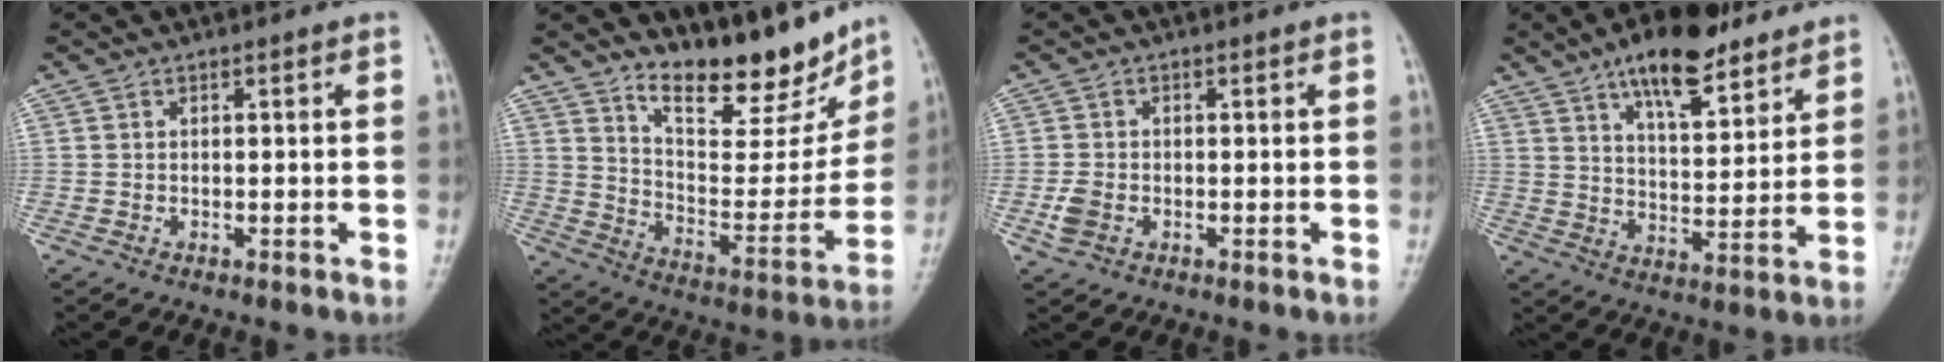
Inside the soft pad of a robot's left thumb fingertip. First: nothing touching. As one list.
[{"total": 16.7, "force": [13.1, 5.8, 8.6], "torque": [-0.082, -0.087, 0.217]}, {"total": 3.5, "force": [-1.3, 2.4, 2.1], "torque": [-0.048, 0.006, -0.023]}, {"total": 14.8, "force": [9.9, 5.5, 9.6], "torque": [-0.119, -0.046, 0.160]}]